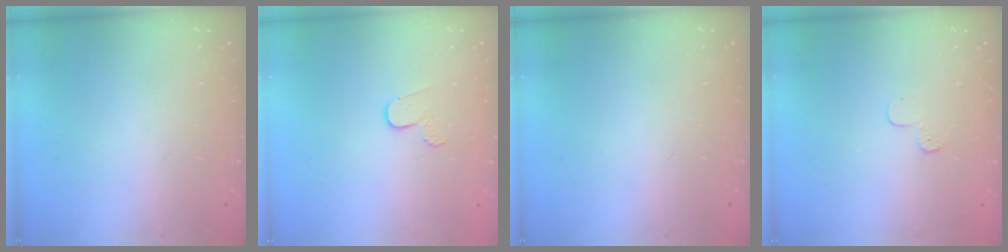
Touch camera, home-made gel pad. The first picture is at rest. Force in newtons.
{"total": 4.5, "press": 4.5, "slide": 0.3}
{"total": 0.0}
{"total": 3.5, "press": 3.5, "slide": 0.4}